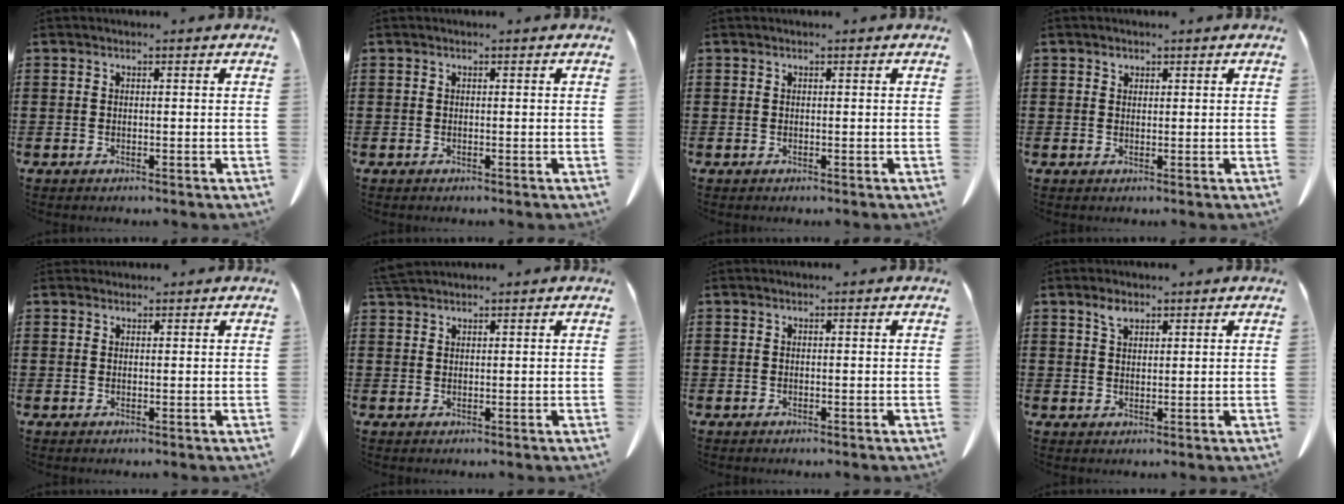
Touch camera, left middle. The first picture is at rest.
{"total": 0.0}
{"total": 0.0}
{"total": 1.0, "force": [0.7, 0.6, 0.2], "torque": [-0.006, -0.001, 0.016]}
{"total": 0.9, "force": [0.8, 0.4, 0.0], "torque": [-0.003, 0.000, 0.017]}
{"total": 2.2, "force": [2.1, 0.2, 0.7], "torque": [-0.021, 0.002, 0.042]}
{"total": 0.0}
{"total": 2.4, "force": [1.7, 1.2, 1.2], "torque": [-0.021, -0.004, 0.032]}